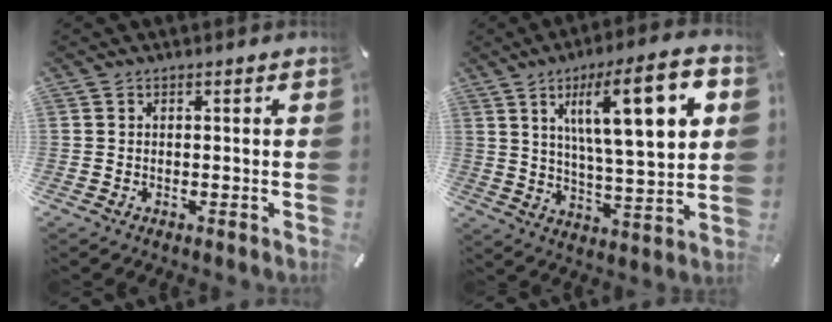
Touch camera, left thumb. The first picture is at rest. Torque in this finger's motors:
{"motor_torque": [2.50, 2.52, 1.49, -1.29, 0.47]}